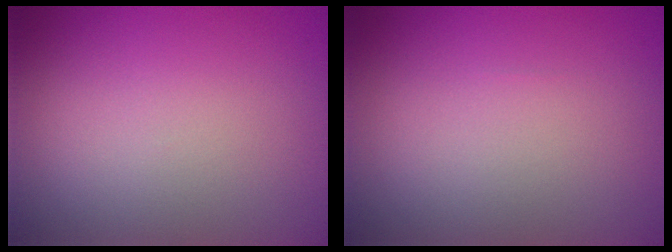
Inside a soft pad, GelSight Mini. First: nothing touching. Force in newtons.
{"total": 0.0}